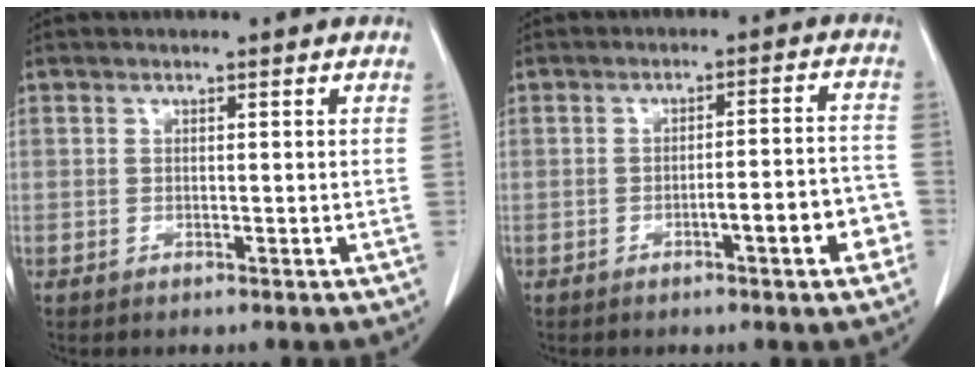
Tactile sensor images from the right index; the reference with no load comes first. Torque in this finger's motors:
{"motor_torque": [0.70, -0.54, 0.15, 0.04]}